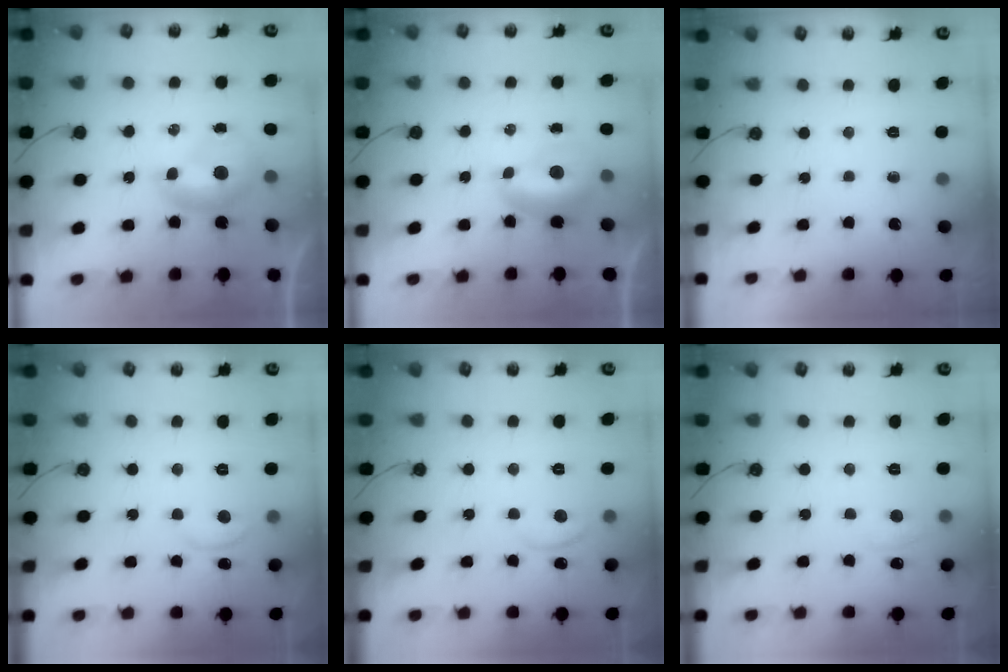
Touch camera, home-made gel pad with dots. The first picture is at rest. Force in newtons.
{"total": 1.0, "press": 0.8, "slide": 0.6}
{"total": 0.0}
{"total": 0.9, "press": 0.6, "slide": 0.6}
{"total": 1.9, "press": 1.8, "slide": 0.6}
{"total": 0.8, "press": 0.1, "slide": 0.8}